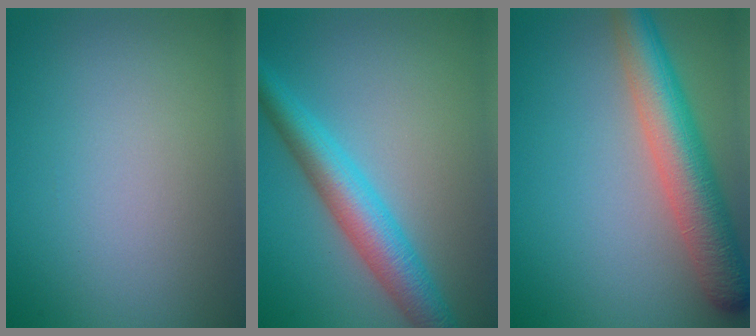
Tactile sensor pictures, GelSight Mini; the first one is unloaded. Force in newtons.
{"total": 5.4, "press": 5.4, "slide": 0.1}
{"total": 6.7, "press": 6.7, "slide": 0.3}